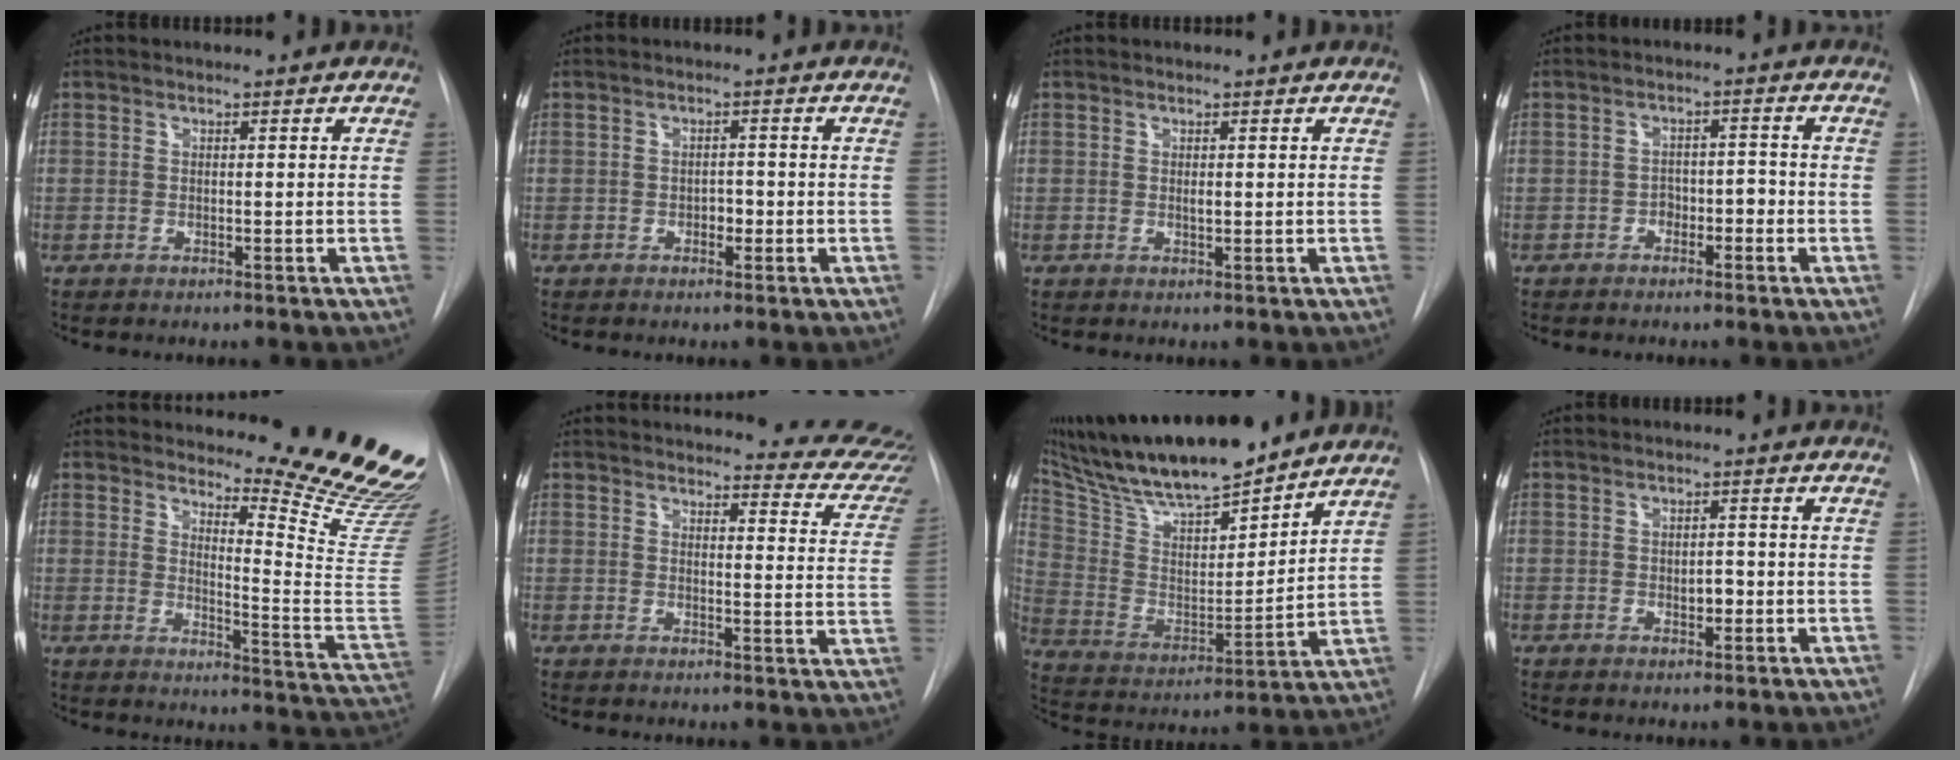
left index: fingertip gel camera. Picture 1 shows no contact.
{"total": 1.6, "force": [-0.6, 1.0, 1.0], "torque": [-0.013, 0.004, -0.009]}
{"total": 0.6, "force": [0.2, 0.3, 0.5], "torque": [-0.011, -0.002, 0.003]}
{"total": 2.7, "force": [-1.4, 1.7, 1.7], "torque": [-0.016, 0.013, -0.020]}
{"total": 19.1, "force": [17.4, 0.8, 7.9], "torque": [-0.097, -0.147, 0.203]}
{"total": 18.2, "force": [17.6, 3.2, 3.3], "torque": [-0.011, -0.070, 0.174]}
{"total": 21.5, "force": [18.3, 3.6, 10.7], "torque": [-0.197, 0.004, 0.319]}
{"total": 2.0, "force": [-0.4, 1.2, 1.5], "torque": [-0.020, 0.002, -0.004]}